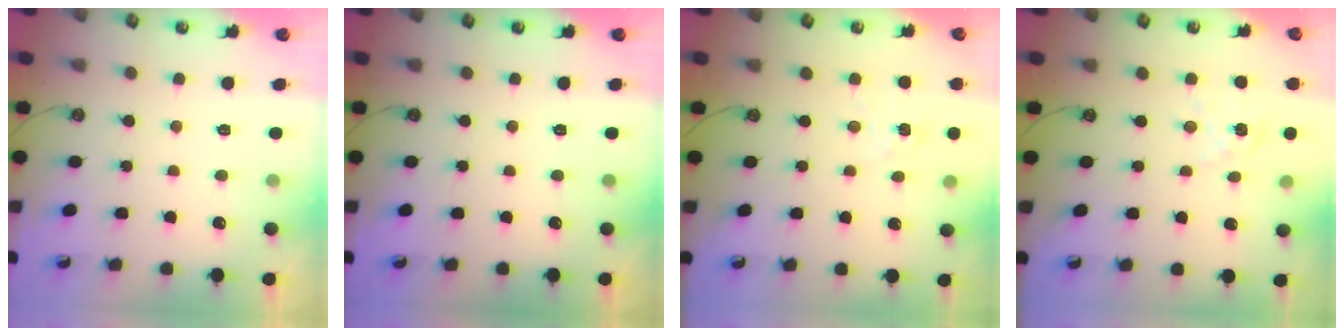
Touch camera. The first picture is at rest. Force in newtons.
{"total": 0.0}
{"total": 1.9, "press": 1.9, "slide": 0.2}
{"total": 2.9, "press": 2.9, "slide": 0.3}